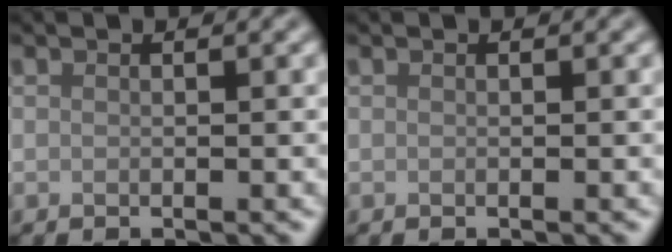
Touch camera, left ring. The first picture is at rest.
{"total": 0.0}